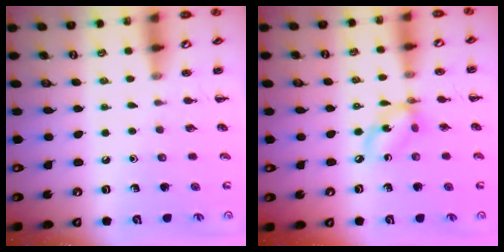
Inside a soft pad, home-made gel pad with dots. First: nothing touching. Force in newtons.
{"total": 8.2, "press": 7.9, "slide": 2.0}